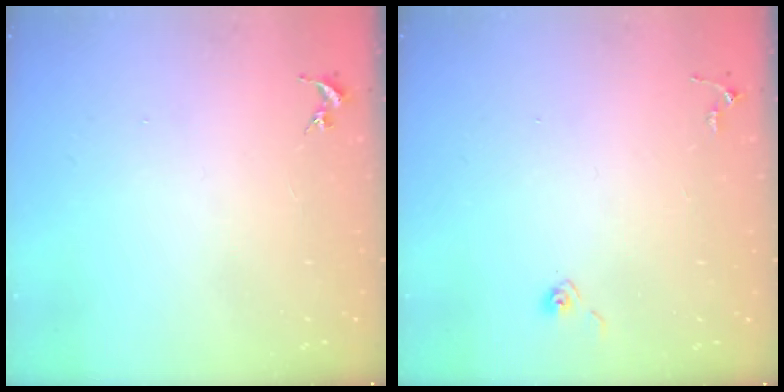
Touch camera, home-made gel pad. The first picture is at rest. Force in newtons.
{"total": 4.8, "press": 4.8, "slide": 0.4}